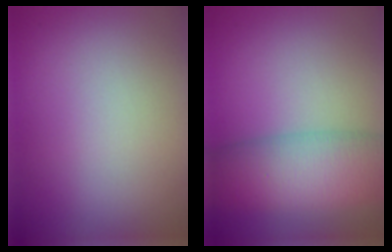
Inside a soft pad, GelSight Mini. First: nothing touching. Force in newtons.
{"total": 8.0, "press": 8.0, "slide": 0.2}